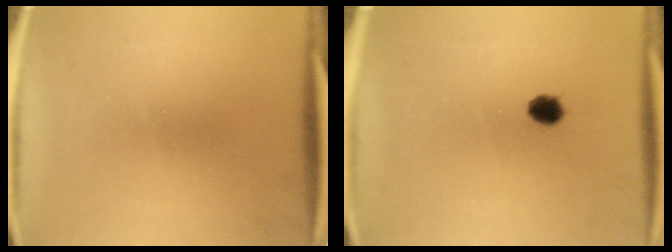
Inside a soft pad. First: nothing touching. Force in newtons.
{"total": 2.9}